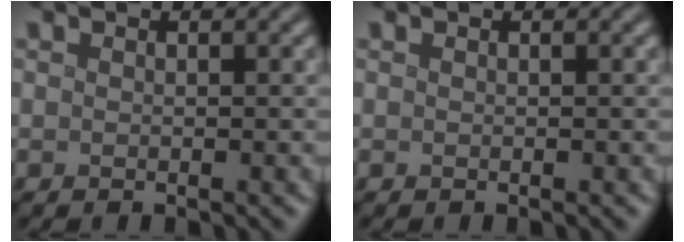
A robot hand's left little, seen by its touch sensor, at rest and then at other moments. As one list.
[{"total": 0.0}]